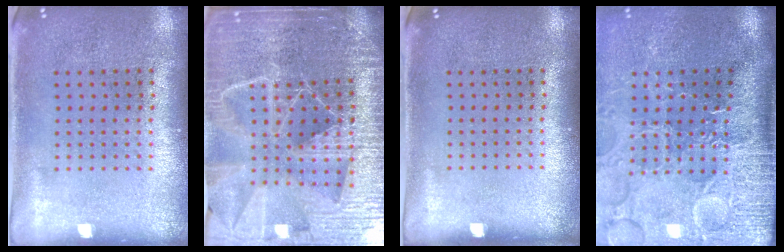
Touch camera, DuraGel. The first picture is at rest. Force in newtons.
{"total": 6.5, "press": 5.5, "slide": 3.3}
{"total": 0.0}
{"total": 4.7, "press": 3.9, "slide": 2.6}